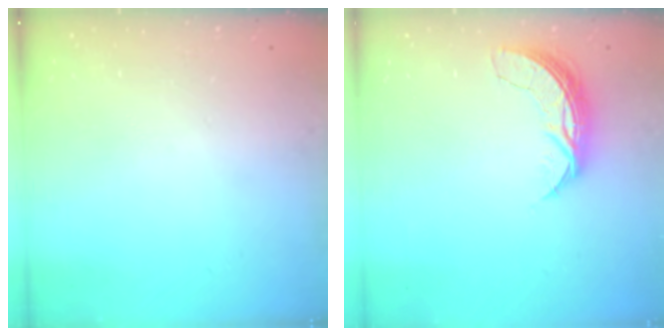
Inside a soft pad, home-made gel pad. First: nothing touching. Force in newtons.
{"total": 7.2, "press": 7.2, "slide": 0.5}